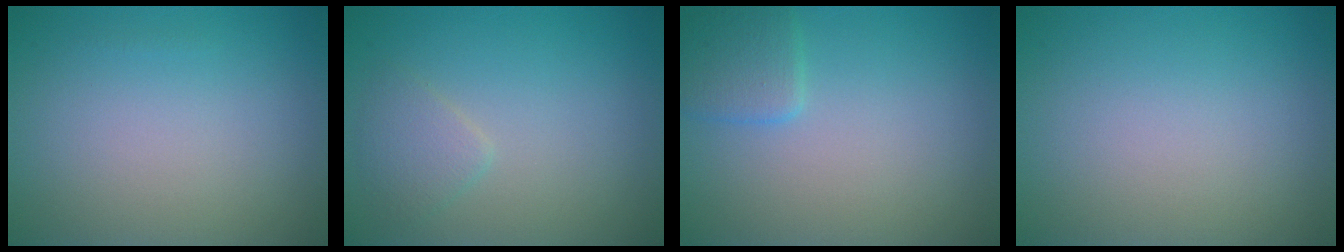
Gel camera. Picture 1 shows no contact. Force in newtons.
{"total": 1.6, "press": 1.6, "slide": 0.1}
{"total": 2.1, "press": 2.1, "slide": 0.1}
{"total": 0.0}